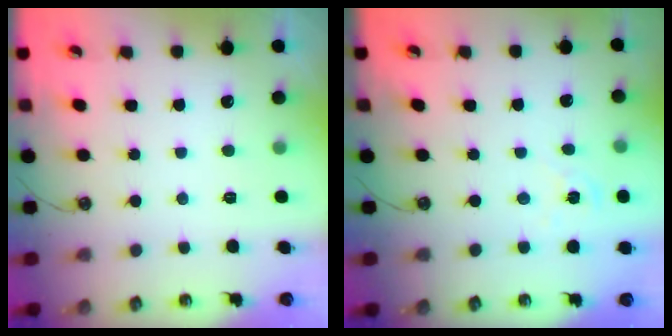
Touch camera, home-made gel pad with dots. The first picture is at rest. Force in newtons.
{"total": 1.3, "press": 1.3, "slide": 0.2}